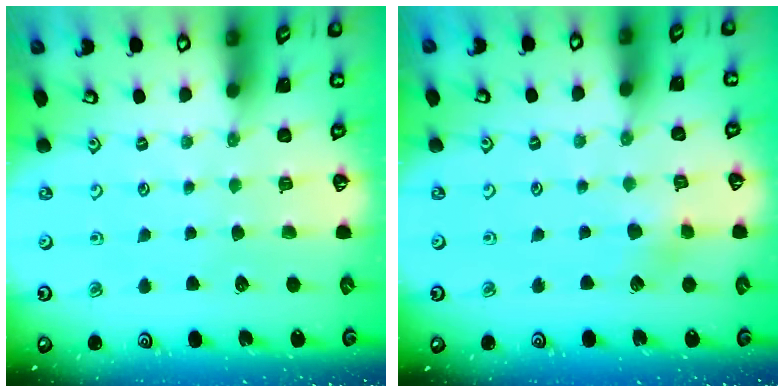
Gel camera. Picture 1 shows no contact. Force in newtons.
{"total": 5.8, "press": 5.7, "slide": 0.7}